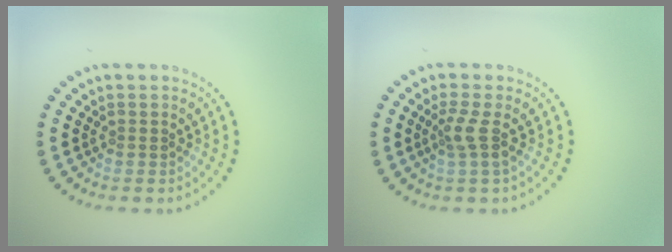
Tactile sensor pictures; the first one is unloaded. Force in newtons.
{"total": 1.9, "press": 1.4, "slide": 1.3}